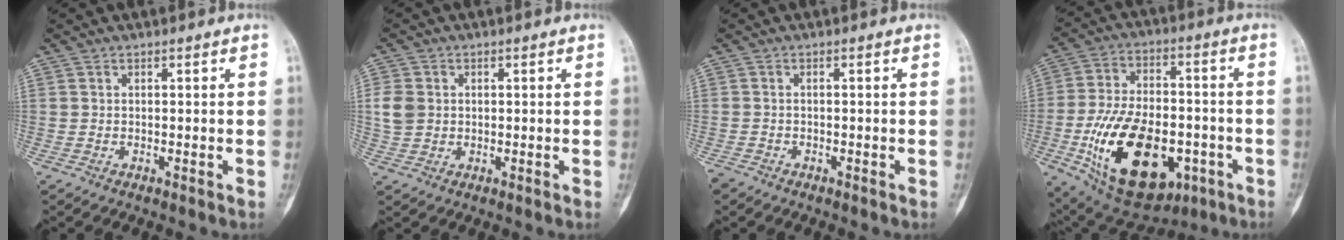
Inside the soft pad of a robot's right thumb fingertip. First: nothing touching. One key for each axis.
{"total": 4.5, "fx": 0.5, "fy": 3.8, "fz": 2.4, "tx": -0.040, "ty": 0.005, "tz": 0.012}
{"total": 1.2, "fx": -1.0, "fy": 0.7, "fz": 0.1, "tx": -0.001, "ty": 0.001, "tz": -0.022}
{"total": 24.8, "fx": -7.8, "fy": 14.0, "fz": 18.9, "tx": -0.321, "ty": 0.015, "tz": -0.105}